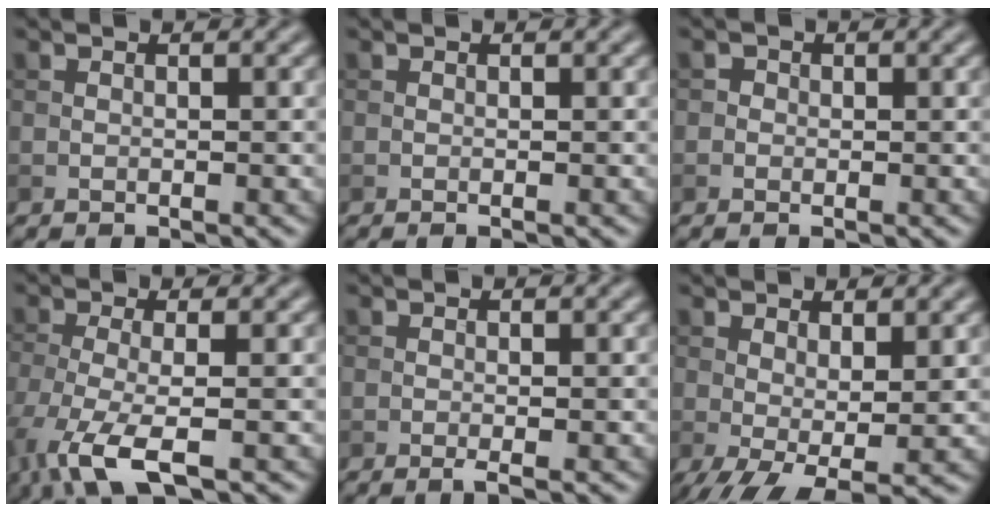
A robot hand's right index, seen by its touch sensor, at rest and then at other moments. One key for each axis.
{"total": 0.0}
{"total": 0.8, "fx": -0.1, "fy": 0.7, "fz": 0.2, "tx": -0.001, "ty": -0.003, "tz": -0.005}
{"total": 6.3, "fx": -3.3, "fy": 1.7, "fz": 5.1, "tx": -0.112, "ty": -0.013, "tz": -0.072}
{"total": 1.1, "fx": -0.4, "fy": 0.2, "fz": 1.0, "tx": -0.018, "ty": -0.007, "tz": -0.008}
{"total": 5.5, "fx": -0.6, "fy": 2.0, "fz": 5.1, "tx": -0.096, "ty": -0.010, "tz": -0.005}